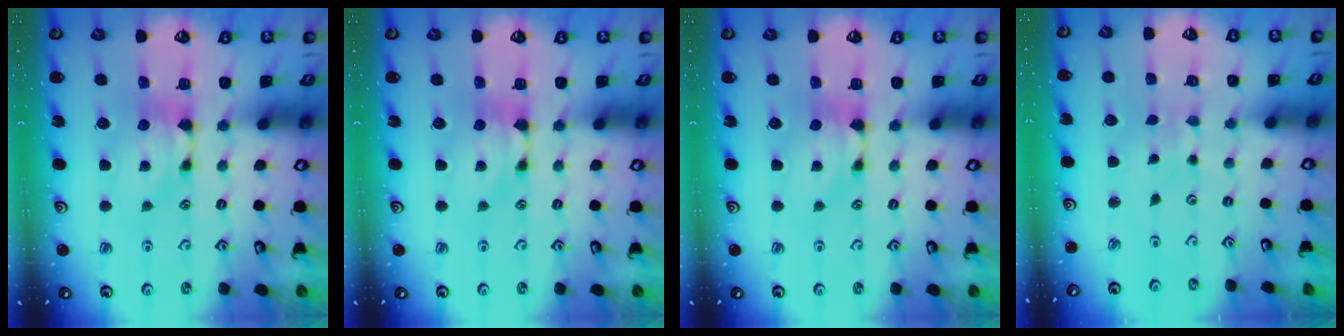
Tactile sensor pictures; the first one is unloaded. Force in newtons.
{"total": 0.0}
{"total": 0.0}
{"total": 4.7, "press": 4.7, "slide": 0.3}